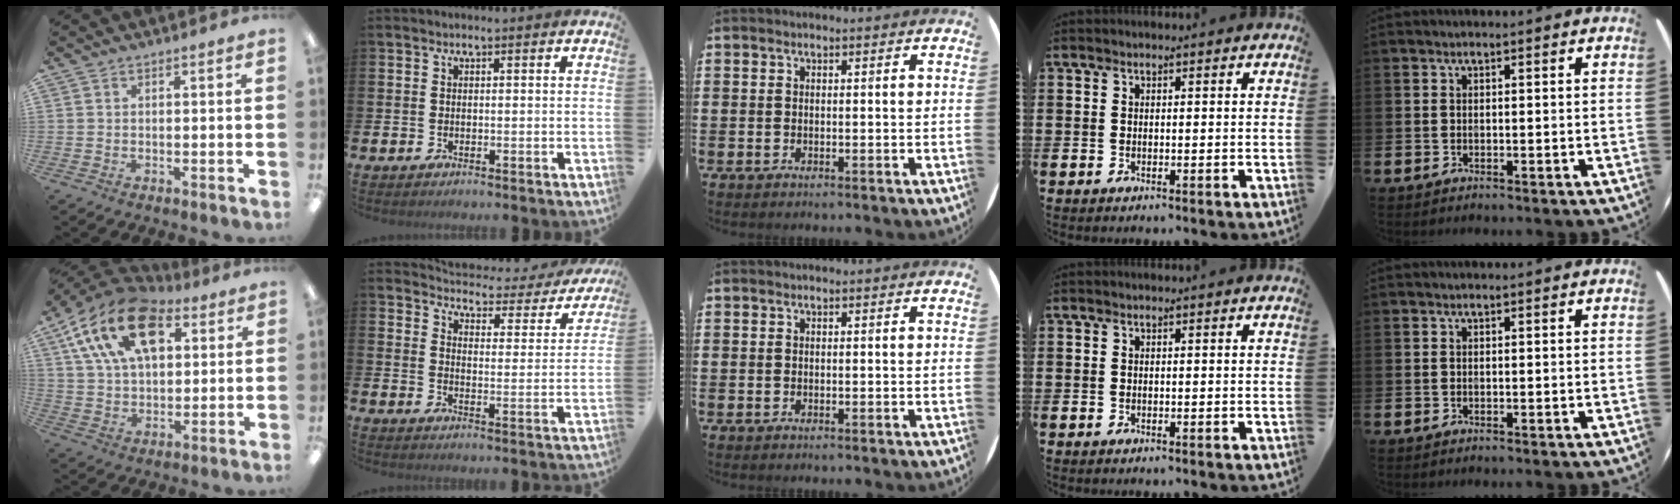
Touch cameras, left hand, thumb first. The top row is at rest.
{"thumb": {"total": 20.0, "force": [9.4, 11.5, 13.4], "torque": [-0.235, -0.021, 0.165]}, "index": {"total": 3.1, "force": [2.9, 1.0, 0.6], "torque": [-0.030, -0.032, 0.040]}}